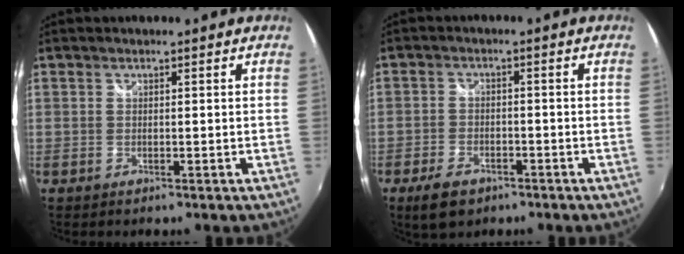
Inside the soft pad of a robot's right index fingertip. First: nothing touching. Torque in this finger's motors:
{"motor_torque": [0.45, -0.43, 0.20, 0.03]}